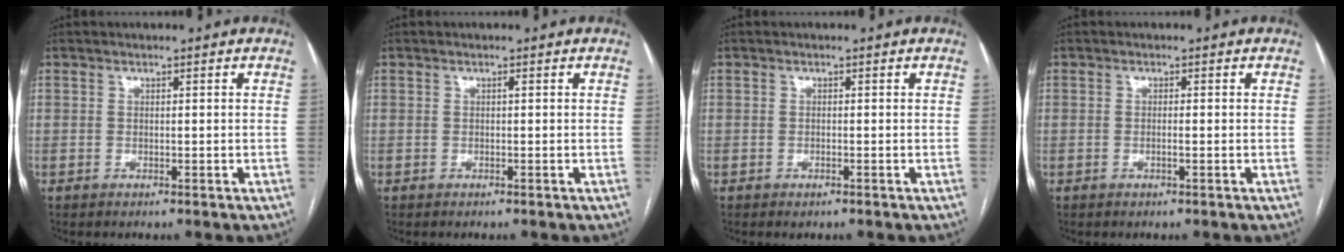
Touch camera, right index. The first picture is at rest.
{"total": 0.0}
{"total": 0.7, "force": [-0.5, 0.3, 0.5], "torque": [-0.008, -0.001, -0.004]}
{"total": 0.8, "force": [-0.2, 0.0, 0.8], "torque": [-0.016, 0.000, -0.003]}